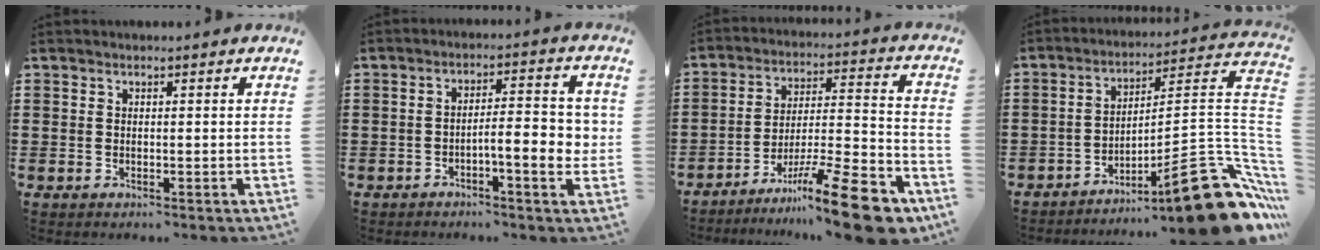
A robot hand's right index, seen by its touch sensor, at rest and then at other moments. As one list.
[{"total": 6.9, "force": [-1.9, 1.8, 6.4], "torque": [-0.090, -0.002, -0.035]}, {"total": 15.3, "force": [-11.1, 1.9, 10.4], "torque": [-0.146, 0.043, -0.192]}, {"total": 16.3, "force": [-9.6, 2.9, 12.9], "torque": [-0.156, 0.017, -0.157]}]